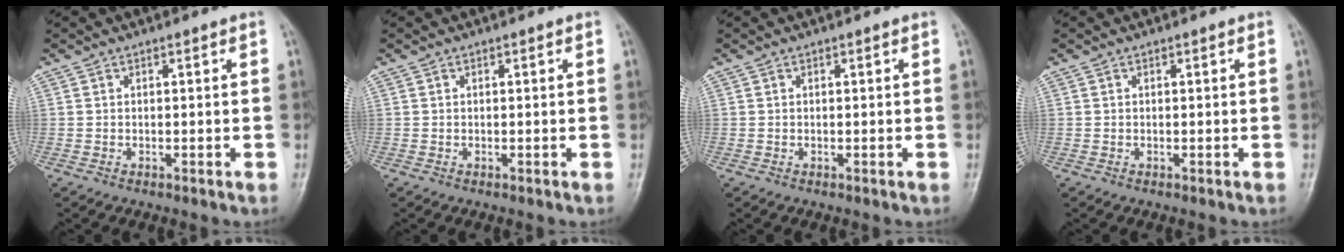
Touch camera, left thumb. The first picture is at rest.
{"total": 0.0}
{"total": 0.0}
{"total": 0.0}